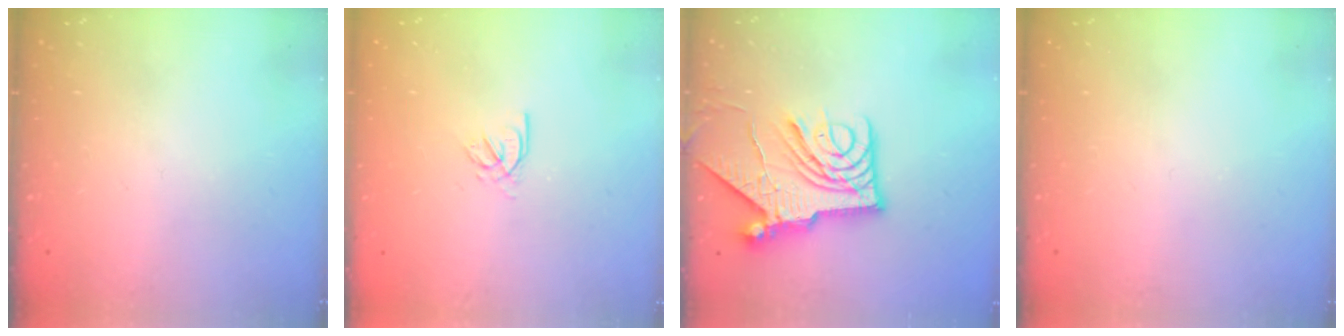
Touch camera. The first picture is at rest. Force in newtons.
{"total": 2.2, "press": 2.2, "slide": 0.4}
{"total": 13.7, "press": 13.6, "slide": 1.5}
{"total": 0.0}